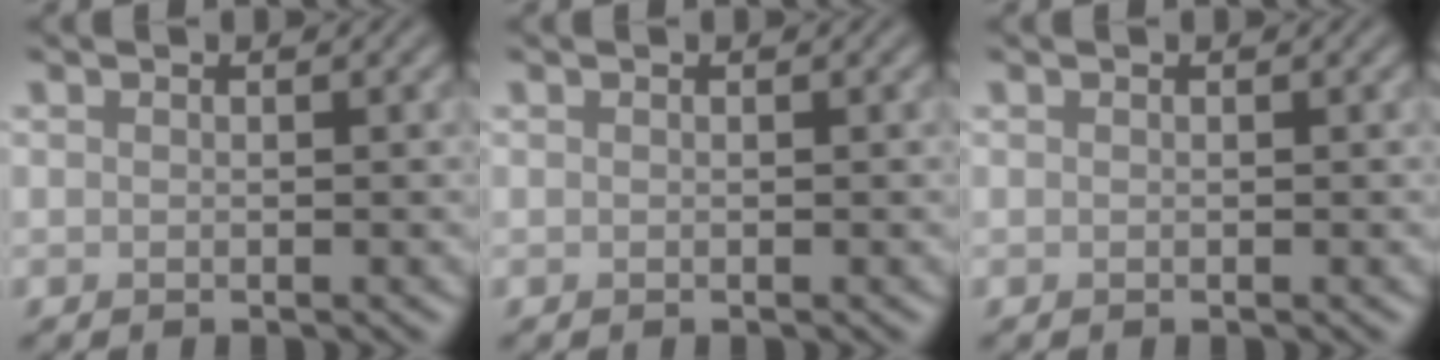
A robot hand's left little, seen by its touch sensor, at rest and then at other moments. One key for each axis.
{"total": 0.0}
{"total": 0.0}